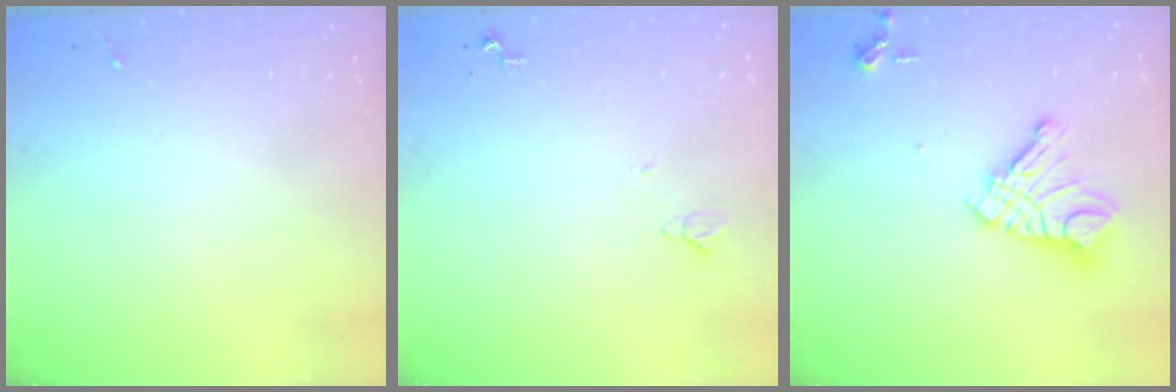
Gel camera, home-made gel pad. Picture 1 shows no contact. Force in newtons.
{"total": 5.1, "press": 5.1, "slide": 0.7}
{"total": 15.7, "press": 15.6, "slide": 1.8}